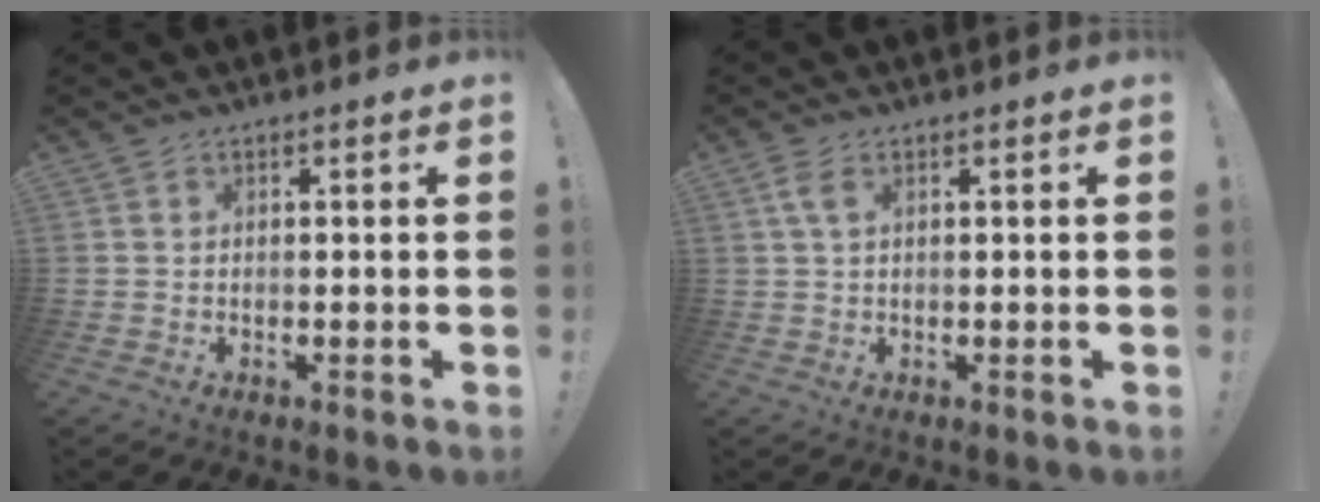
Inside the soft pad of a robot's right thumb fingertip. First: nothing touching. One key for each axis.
{"total": 3.3, "fx": 1.2, "fy": 1.5, "fz": 2.7, "tx": -0.061, "ty": 0.007, "tz": 0.023}